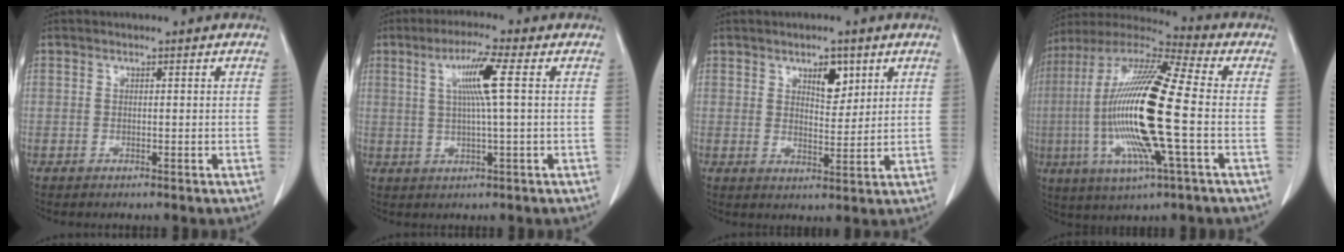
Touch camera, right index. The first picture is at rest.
{"total": 6.7, "force": [1.7, -0.7, 6.4], "torque": [-0.120, 0.004, 0.033]}
{"total": 4.8, "force": [2.6, 2.1, 3.4], "torque": [-0.052, -0.003, 0.044]}
{"total": 20.9, "force": [-2.6, 1.8, 20.7], "torque": [-0.432, -0.009, -0.056]}